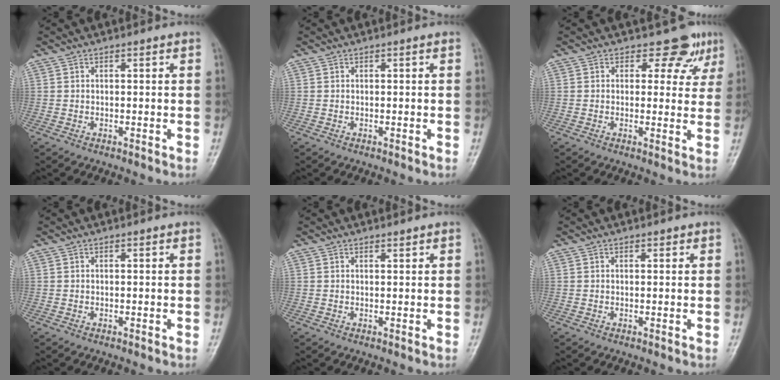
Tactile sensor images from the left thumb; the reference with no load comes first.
{"total": 0.0}
{"total": 5.4, "force": [3.8, 3.6, 1.5], "torque": [0.016, -0.022, 0.034]}
{"total": 0.0}
{"total": 0.7, "force": [0.7, 0.2, 0.2], "torque": [-0.006, -0.006, 0.010]}
{"total": 0.9, "force": [0.6, 0.5, 0.5], "torque": [-0.002, -0.002, 0.005]}